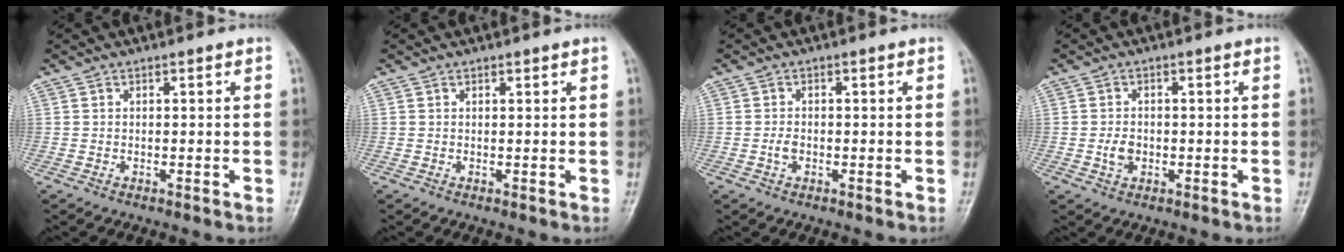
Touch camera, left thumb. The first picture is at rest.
{"total": 0.6, "force": [0.5, 0.2, 0.3], "torque": [-0.004, -0.003, 0.007]}
{"total": 1.8, "force": [-0.5, 1.2, 1.2], "torque": [-0.021, 0.003, -0.011]}
{"total": 2.9, "force": [-0.6, 2.2, 1.8], "torque": [-0.024, 0.003, -0.011]}